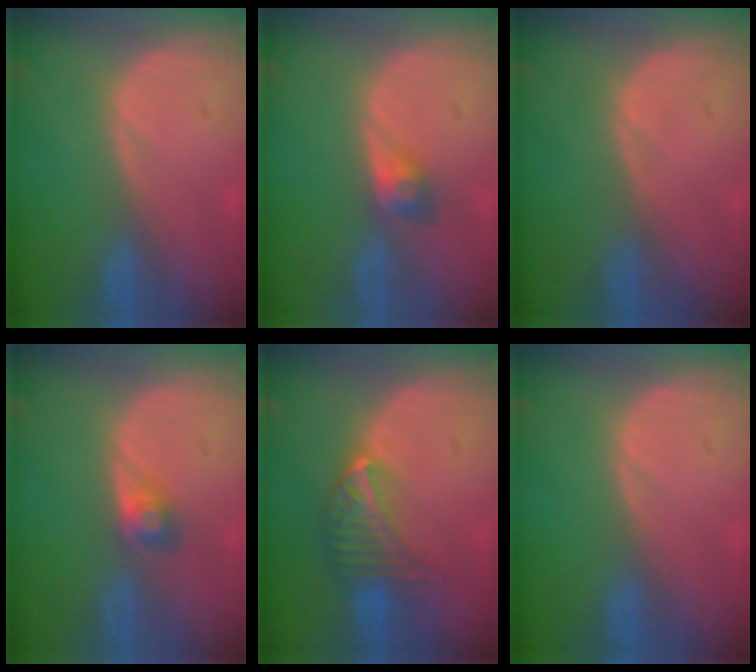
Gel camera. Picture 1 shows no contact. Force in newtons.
{"total": 3.0, "press": 2.6, "slide": 1.5}
{"total": 0.0}
{"total": 2.4, "press": 2.4, "slide": 0.4}
{"total": 6.7, "press": 6.0, "slide": 2.8}
{"total": 0.0}